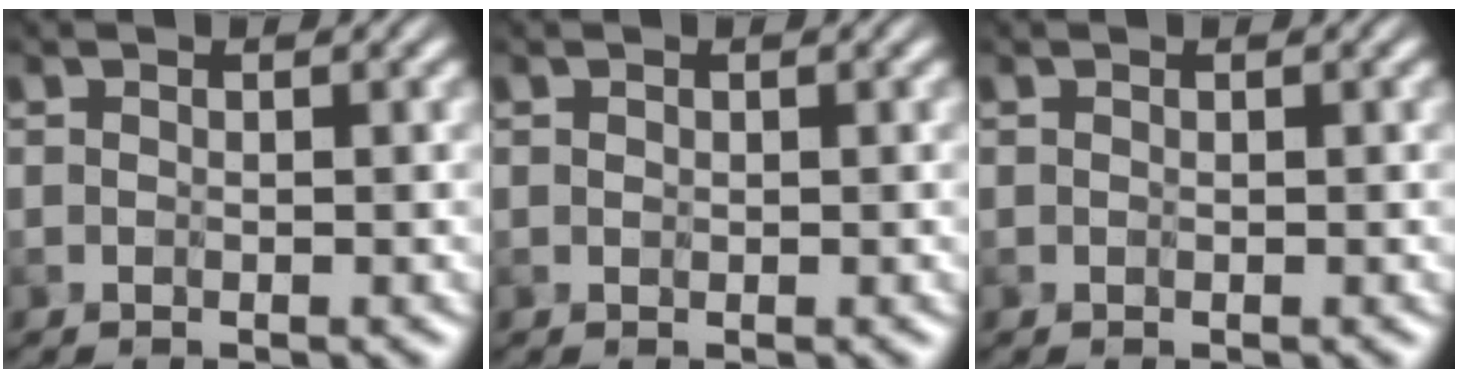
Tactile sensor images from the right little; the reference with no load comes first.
{"total": 0.5, "force": [0.4, 0.3, 0.1], "torque": [-0.002, 0.000, 0.009]}
{"total": 0.0}